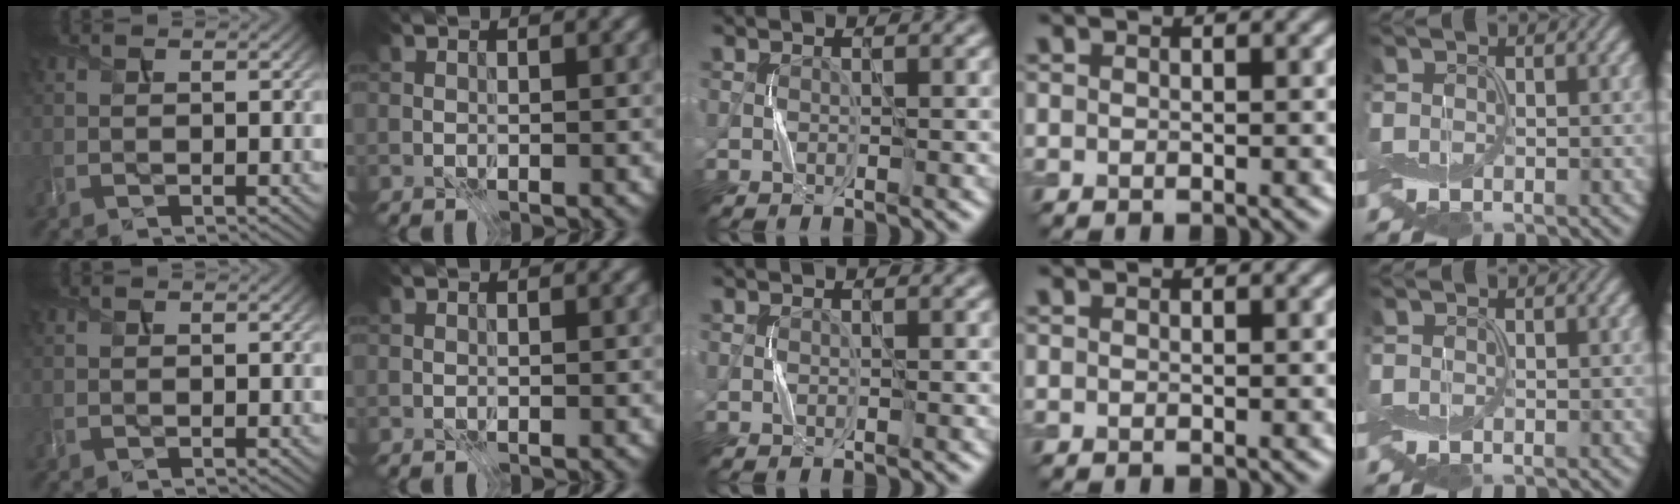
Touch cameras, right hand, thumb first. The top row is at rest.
{}